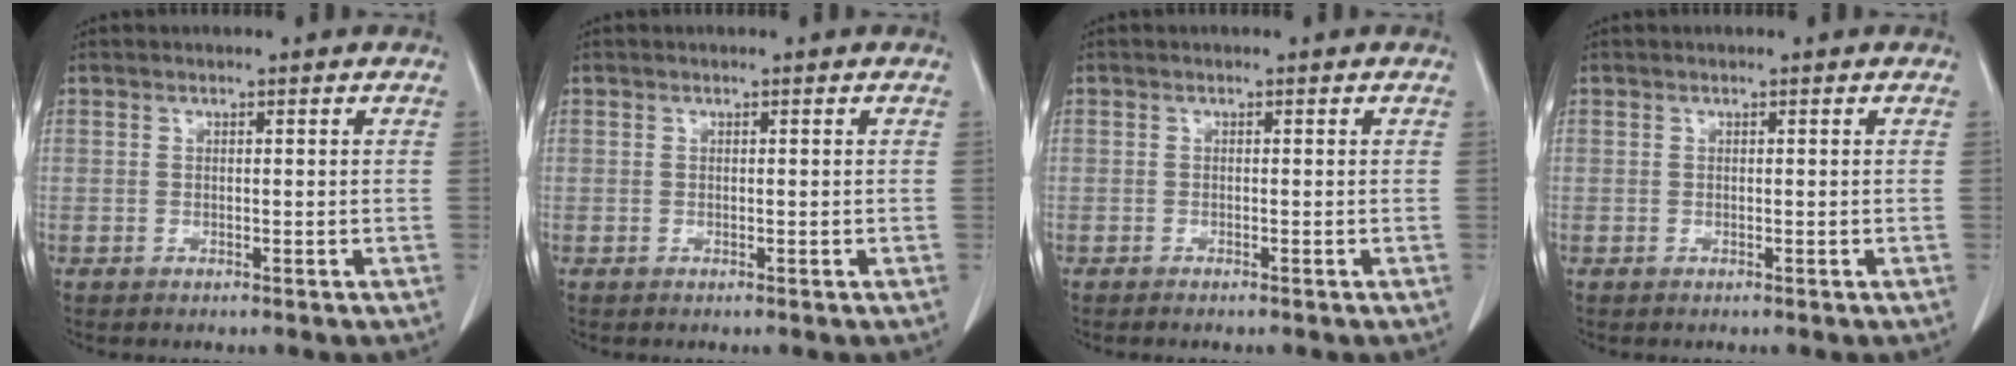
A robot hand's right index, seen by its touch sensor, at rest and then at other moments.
{"total": 0.0}
{"total": 0.8, "force": [-0.7, 0.0, 0.4], "torque": [-0.008, -0.002, -0.010]}
{"total": 0.0}